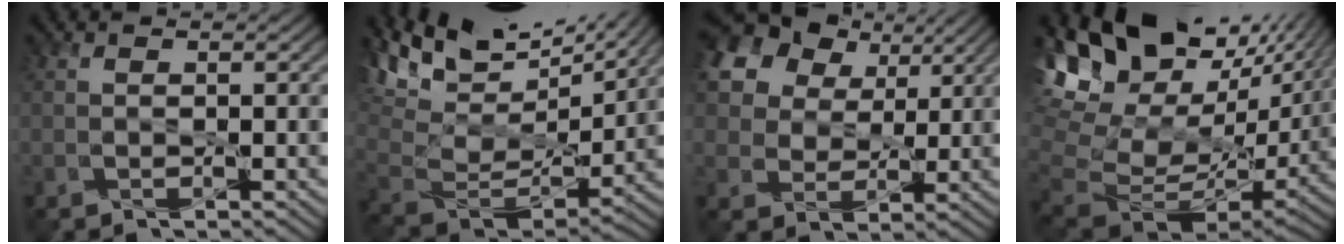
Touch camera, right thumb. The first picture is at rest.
{"total": 16.7, "force": [12.6, 6.6, 8.9], "torque": [-0.220, 0.040, 0.192]}
{"total": 16.6, "force": [9.3, 11.7, 7.3], "torque": [-0.214, 0.055, 0.185]}
{"total": 17.3, "force": [10.1, 9.8, 10.1], "torque": [-0.192, 0.014, 0.197]}